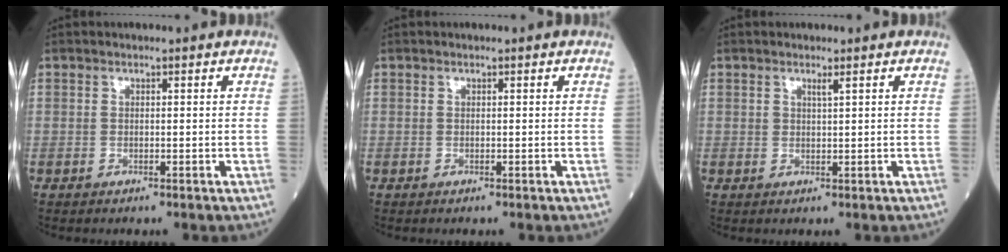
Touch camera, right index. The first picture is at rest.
{"total": 0.0}
{"total": 1.0, "force": [0.7, -0.1, 0.7], "torque": [-0.015, -0.006, 0.012]}